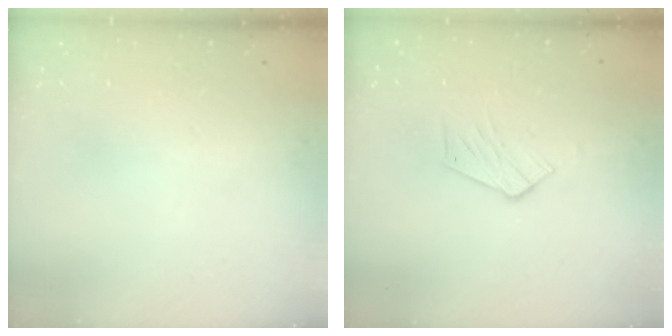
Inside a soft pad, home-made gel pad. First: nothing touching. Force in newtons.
{"total": 7.0, "press": 7.0, "slide": 0.4}